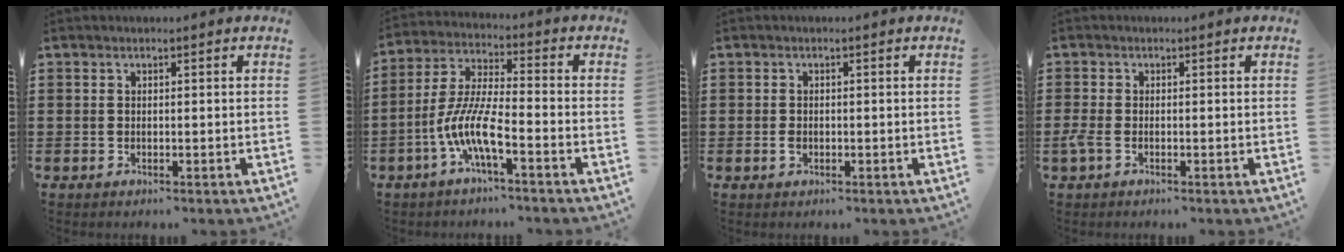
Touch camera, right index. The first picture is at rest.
{"total": 8.7, "force": [-4.2, 1.7, 7.5], "torque": [-0.180, -0.013, -0.087]}
{"total": 1.2, "force": [-0.4, 0.7, 0.9], "torque": [-0.026, -0.004, -0.009]}
{"total": 1.7, "force": [-0.9, 0.5, 1.4], "torque": [-0.040, -0.008, -0.020]}